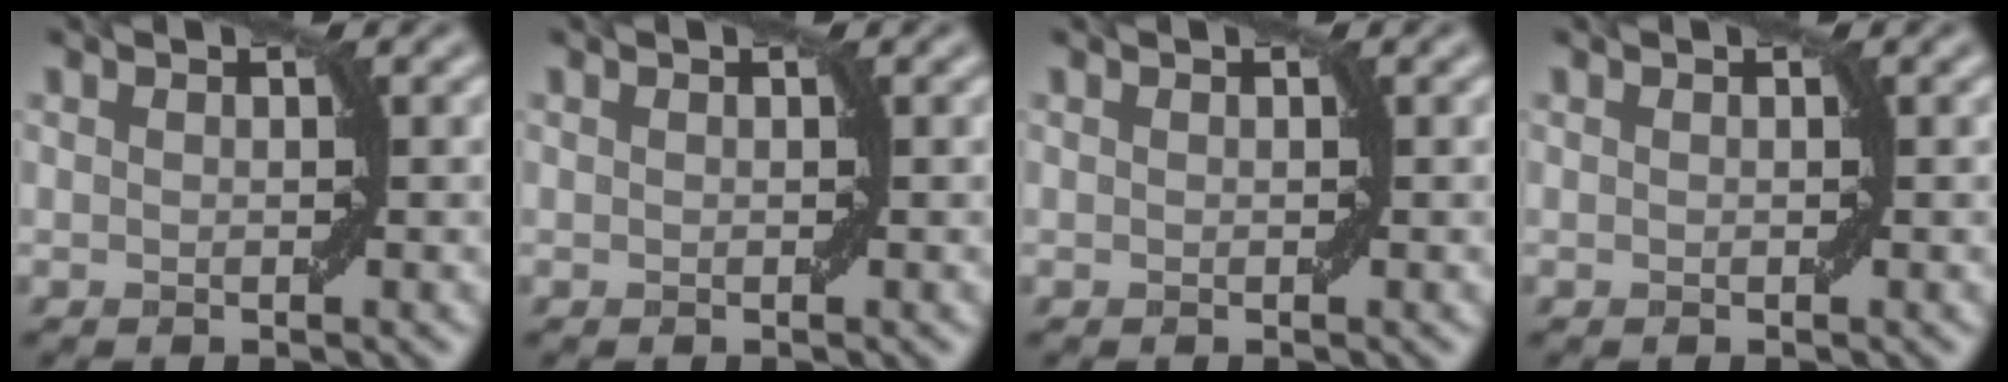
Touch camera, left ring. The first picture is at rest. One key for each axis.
{"total": 0.0}
{"total": 0.0}
{"total": 0.0}